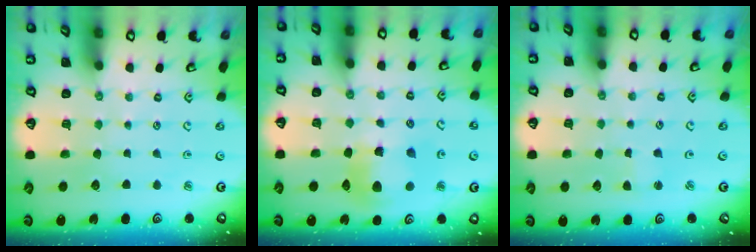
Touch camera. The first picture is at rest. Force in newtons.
{"total": 10.3, "press": 10.2, "slide": 1.4}
{"total": 1.5, "press": 1.5, "slide": 0.1}